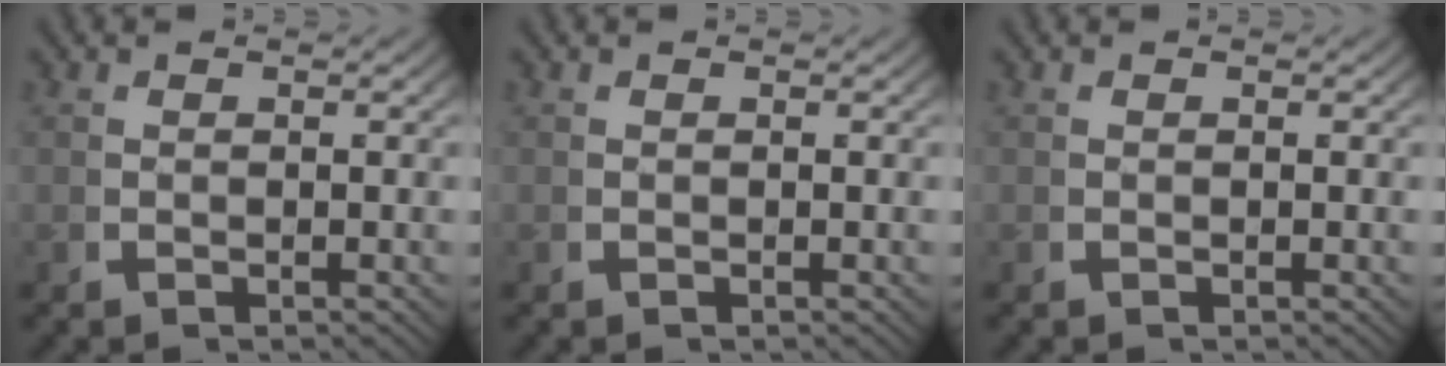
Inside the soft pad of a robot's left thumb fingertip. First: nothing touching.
{"total": 0.0}
{"total": 0.0}